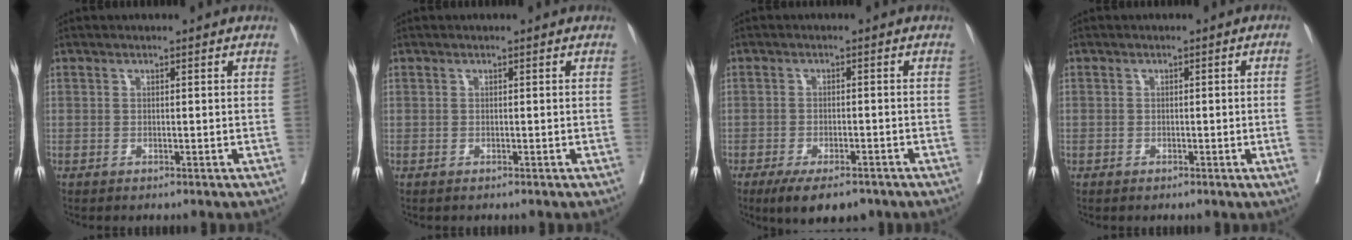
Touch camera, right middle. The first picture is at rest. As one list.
[{"total": 0.0}, {"total": 7.6, "force": [-5.5, 2.5, 4.6], "torque": [-0.063, -0.007, -0.084]}, {"total": 2.0, "force": [-0.2, -0.5, 1.9], "torque": [-0.023, 0.002, -0.004]}]